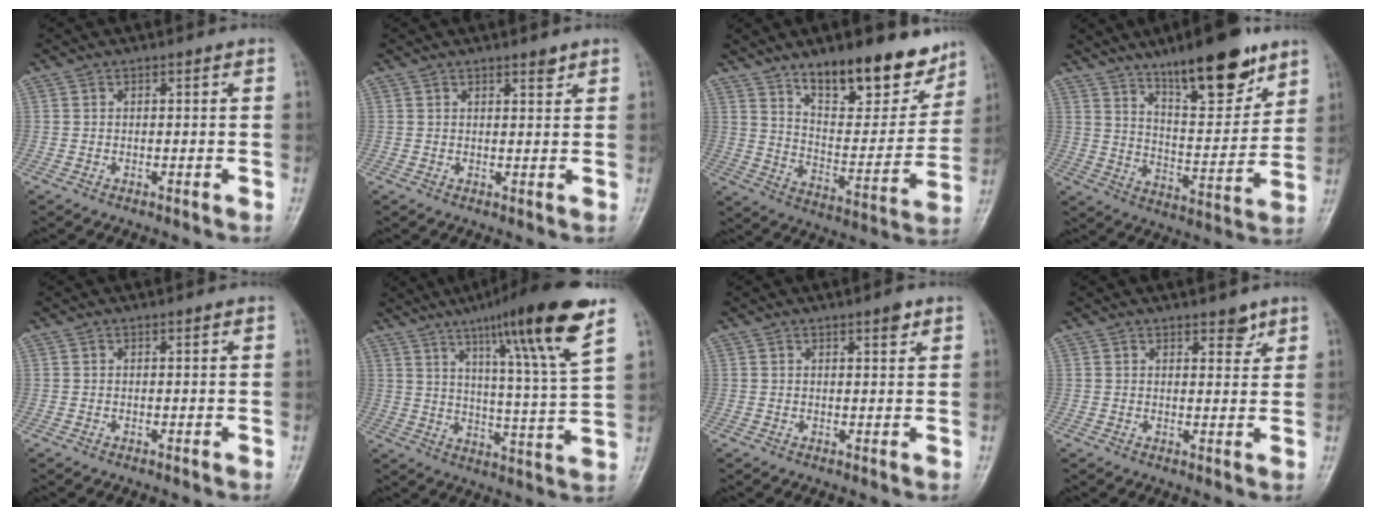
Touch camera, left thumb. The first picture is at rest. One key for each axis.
{"total": 1.7, "fx": 1.3, "fy": 0.5, "fz": 1.0, "tx": -0.009, "ty": -0.009, "tz": 0.019}
{"total": 19.4, "fx": 13.5, "fy": 7.8, "fz": 11.5, "tx": -0.114, "ty": -0.084, "tz": 0.214}
{"total": 17.9, "fx": 11.9, "fy": 5.5, "fz": 12.2, "tx": -0.150, "ty": -0.071, "tz": 0.197}
{"total": 0.0}
{"total": 19.3, "fx": 11.3, "fy": 1.0, "fz": 15.7, "tx": -0.221, "ty": -0.051, "tz": 0.167}
{"total": 2.1, "fx": 1.4, "fy": 0.6, "fz": 1.5, "tx": -0.018, "ty": -0.008, "tz": 0.020}
{"total": 3.1, "fx": 2.2, "fy": 1.4, "fz": 1.7, "tx": -0.006, "ty": -0.013, "tz": 0.030}